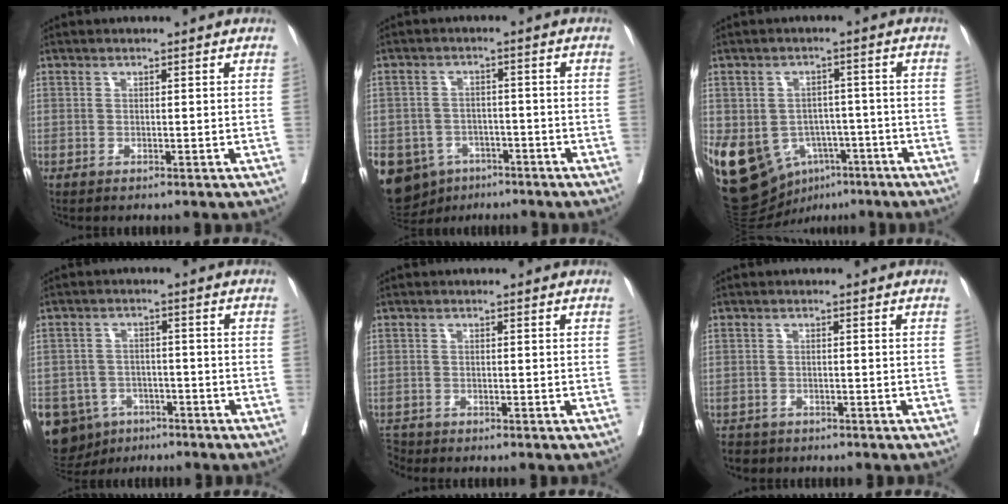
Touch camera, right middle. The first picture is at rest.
{"total": 14.9, "force": [-7.8, 11.6, 5.3], "torque": [-0.142, 0.011, -0.101]}
{"total": 14.6, "force": [-6.5, 10.9, 7.2], "torque": [-0.142, 0.016, -0.088]}
{"total": 13.4, "force": [-7.3, 10.4, 4.2], "torque": [-0.112, 0.012, -0.097]}
{"total": 1.7, "force": [-1.6, 0.1, -0.3], "torque": [0.005, -0.010, -0.030]}
{"total": 3.2, "force": [-2.6, 1.8, 0.1], "torque": [-0.004, 0.002, -0.041]}